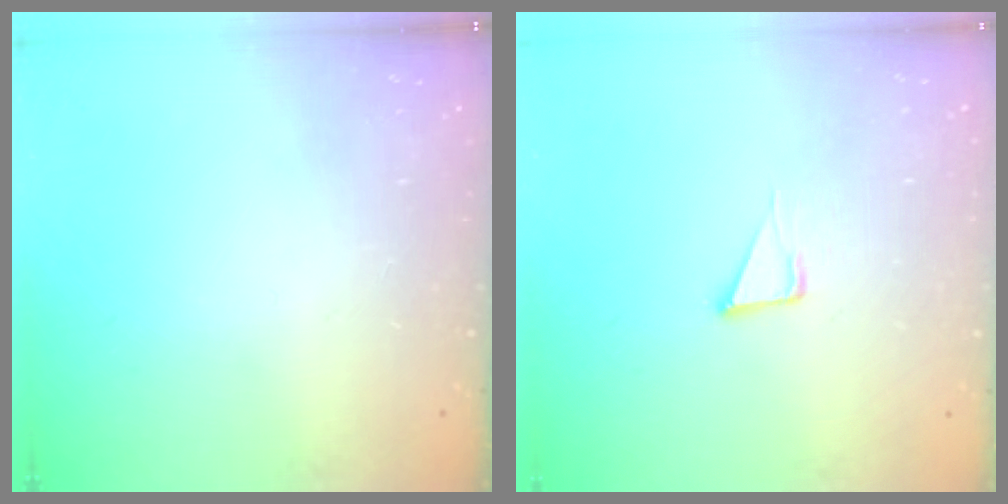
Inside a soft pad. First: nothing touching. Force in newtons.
{"total": 5.3, "press": 5.3, "slide": 0.3}